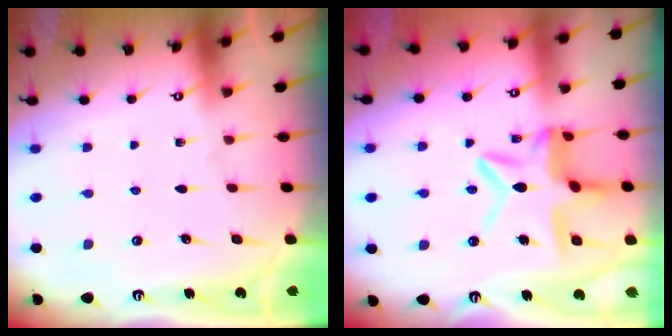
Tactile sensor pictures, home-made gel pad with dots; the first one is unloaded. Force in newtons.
{"total": 12.6, "press": 12.5, "slide": 1.2}